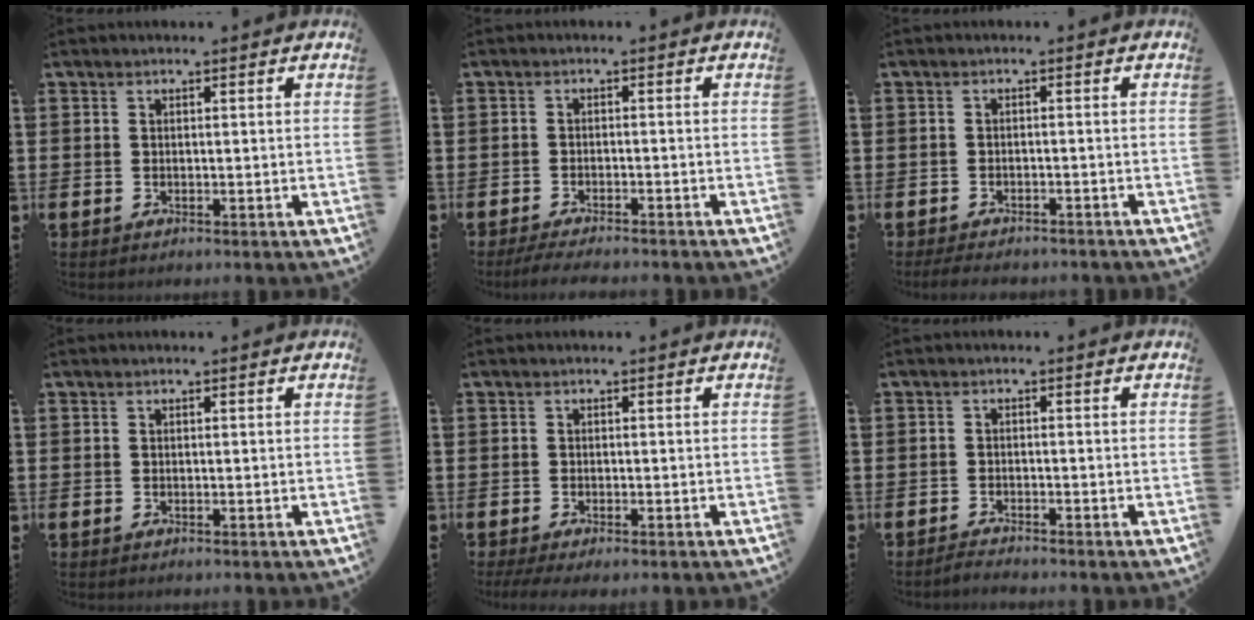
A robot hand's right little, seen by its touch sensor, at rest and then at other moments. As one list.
[{"total": 1.8, "force": [-1.7, 0.1, 0.7], "torque": [-0.011, 0.005, -0.033]}, {"total": 1.6, "force": [-1.6, 0.2, 0.4], "torque": [-0.010, 0.004, -0.033]}, {"total": 0.0}, {"total": 0.8, "force": [-0.4, 0.1, 0.7], "torque": [-0.011, -0.002, -0.008]}, {"total": 1.2, "force": [-1.2, 0.0, 0.1], "torque": [-0.006, 0.000, -0.024]}]